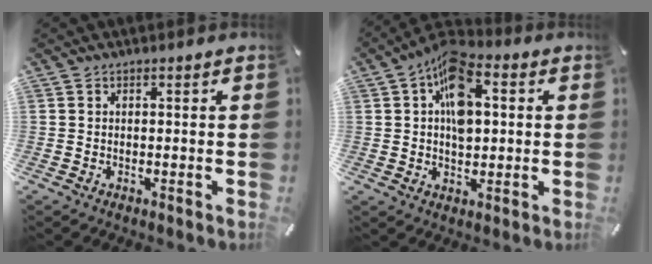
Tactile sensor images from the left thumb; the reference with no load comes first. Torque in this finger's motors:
{"motor_torque": [1.64, 1.65, 1.93, -0.78, 0.47]}